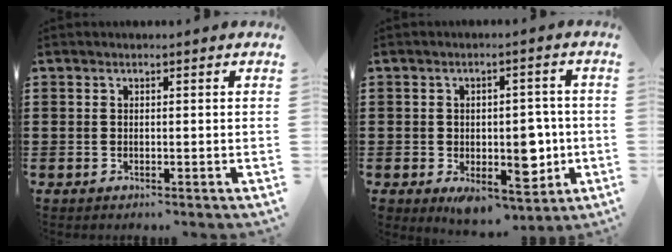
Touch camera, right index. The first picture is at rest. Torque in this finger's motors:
{"motor_torque": [2.14, 0.00, 0.83, 0.12]}